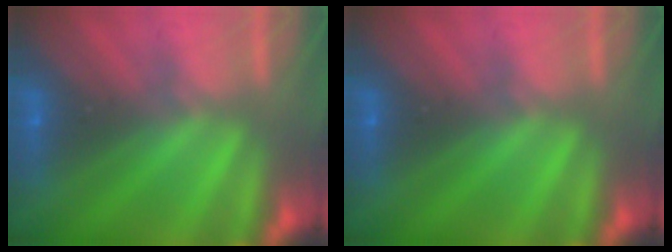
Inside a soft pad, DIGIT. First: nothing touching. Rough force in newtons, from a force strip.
{"total": 0.0}